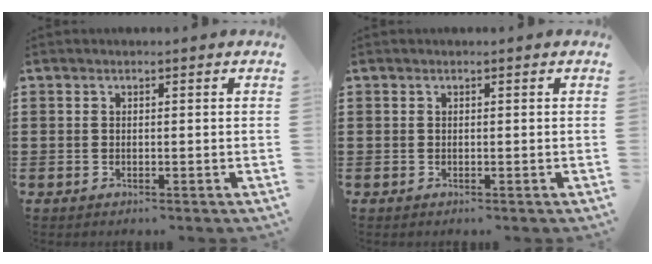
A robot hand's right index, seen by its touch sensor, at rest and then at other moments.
{"total": 0.0}